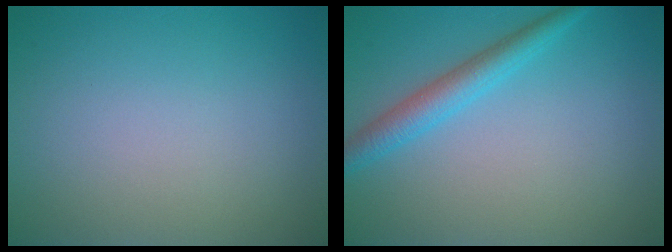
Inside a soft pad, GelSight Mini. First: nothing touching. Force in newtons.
{"total": 3.1, "press": 3.1, "slide": 0.0}